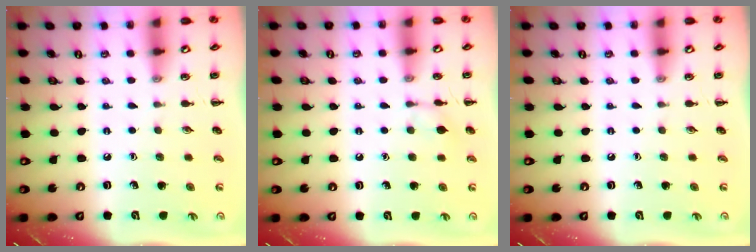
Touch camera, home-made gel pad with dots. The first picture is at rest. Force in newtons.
{"total": 6.5, "press": 6.4, "slide": 0.7}
{"total": 0.0}